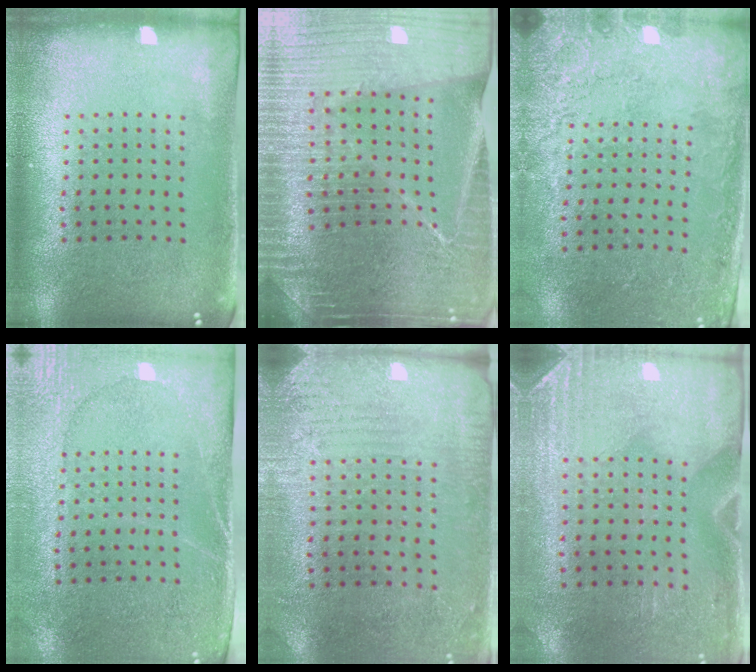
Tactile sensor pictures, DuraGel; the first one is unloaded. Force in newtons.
{"total": 5.5, "press": 5.0, "slide": 2.3}
{"total": 2.5, "press": 2.1, "slide": 1.3}
{"total": 2.9, "press": 2.5, "slide": 1.4}
{"total": 2.8, "press": 2.4, "slide": 1.4}
{"total": 2.9, "press": 2.5, "slide": 1.5}